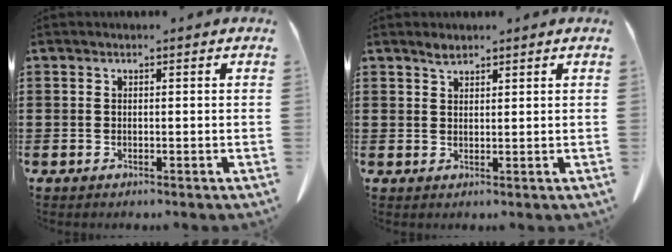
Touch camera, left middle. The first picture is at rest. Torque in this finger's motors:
{"motor_torque": [-0.13, 0.14, 0.10, 0.02]}